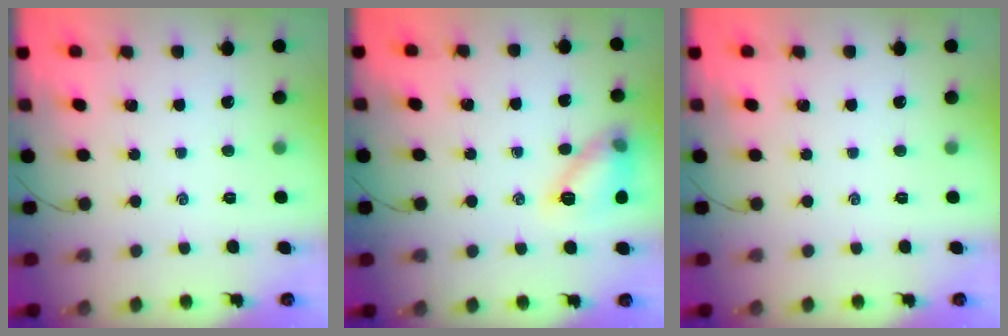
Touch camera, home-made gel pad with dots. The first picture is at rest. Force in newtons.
{"total": 12.3, "press": 12.3, "slide": 0.3}
{"total": 0.0}